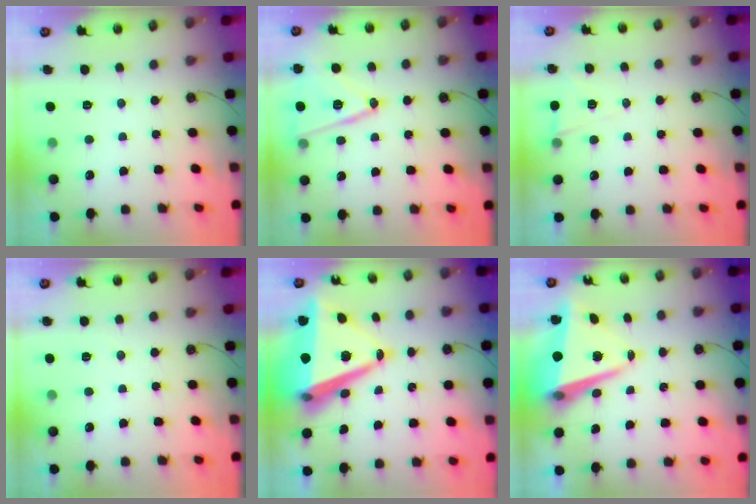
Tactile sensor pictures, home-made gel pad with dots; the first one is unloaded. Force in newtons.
{"total": 15.1, "press": 14.9, "slide": 2.6}
{"total": 5.0, "press": 3.5, "slide": 3.6}
{"total": 2.5, "press": 2.2, "slide": 1.1}
{"total": 16.5, "press": 16.0, "slide": 3.9}
{"total": 10.4, "press": 10.3, "slide": 1.3}